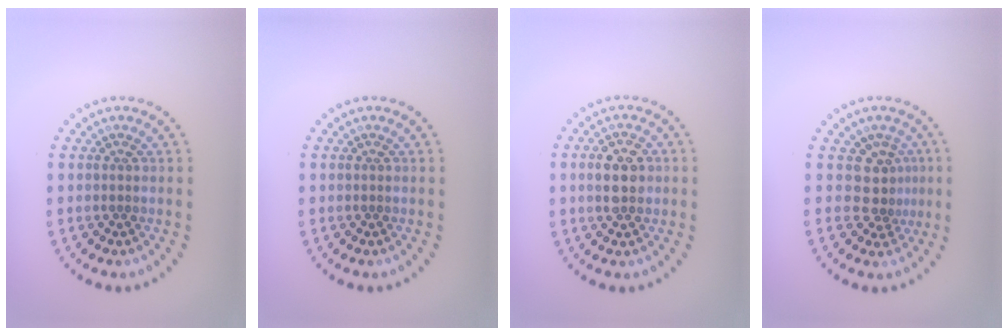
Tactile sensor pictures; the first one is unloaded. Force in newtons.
{"total": 0.0}
{"total": 3.0, "press": 3.0, "slide": 0.1}
{"total": 2.6, "press": 1.8, "slide": 1.9}